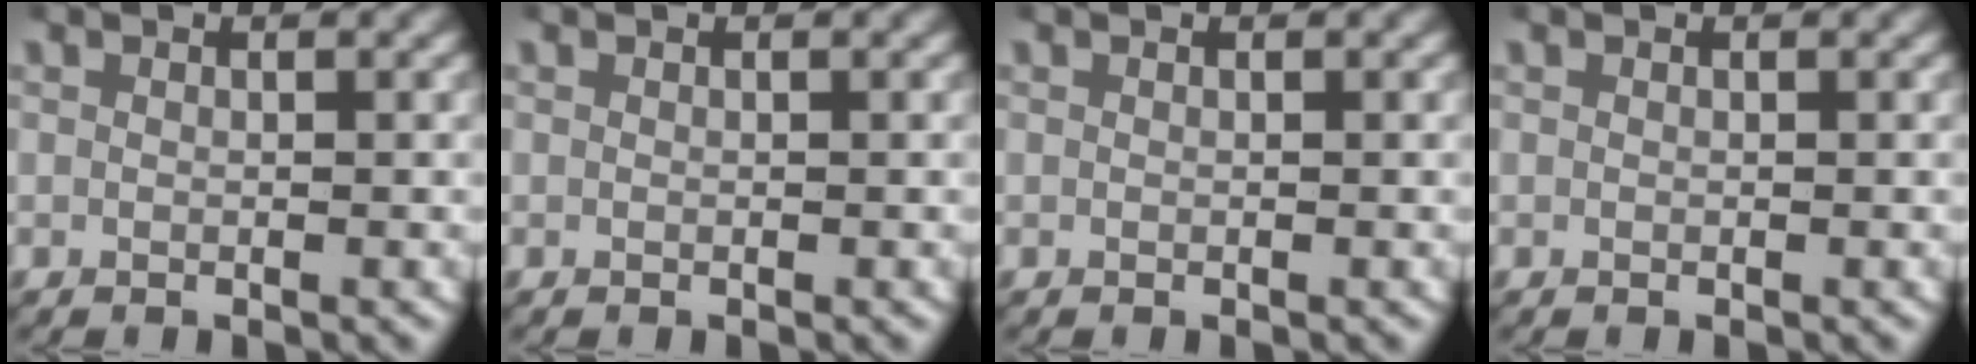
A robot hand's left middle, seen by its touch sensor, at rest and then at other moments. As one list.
[{"total": 0.0}, {"total": 0.0}, {"total": 0.0}]